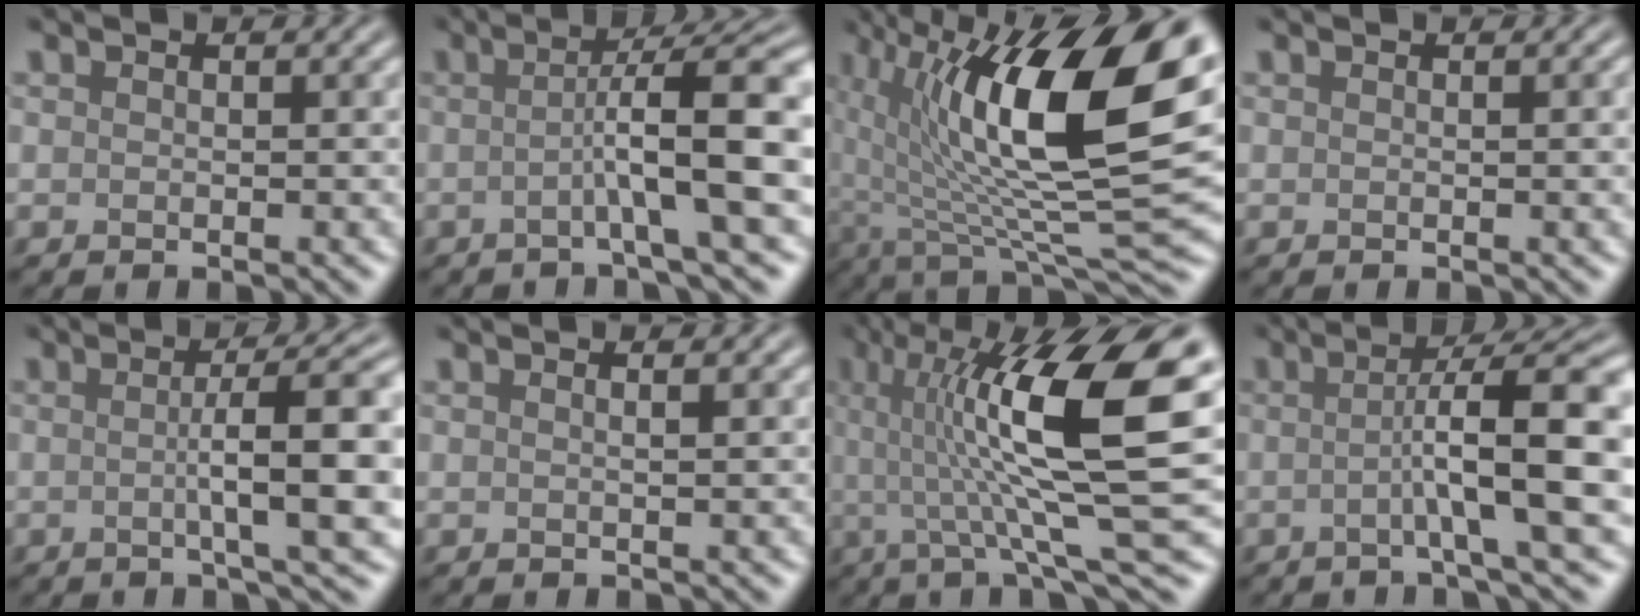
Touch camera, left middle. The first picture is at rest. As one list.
[{"total": 8.6, "force": [-0.7, 1.3, 8.5], "torque": [-0.112, 0.018, -0.022]}, {"total": 16.9, "force": [3.6, 6.6, 15.1], "torque": [-0.249, 0.001, 0.060]}, {"total": 0.9, "force": [0.1, 0.1, 0.9], "torque": [-0.012, -0.001, 0.003]}, {"total": 8.7, "force": [0.0, 1.6, 8.6], "torque": [-0.111, 0.014, 0.000]}, {"total": 1.1, "force": [0.5, 0.4, 0.9], "torque": [-0.006, 0.002, -0.004]}, {"total": 14.0, "force": [2.4, 3.2, 13.4], "torque": [-0.220, 0.012, 0.040]}, {"total": 9.6, "force": [-0.4, 1.5, 9.5], "torque": [-0.122, 0.018, -0.014]}]